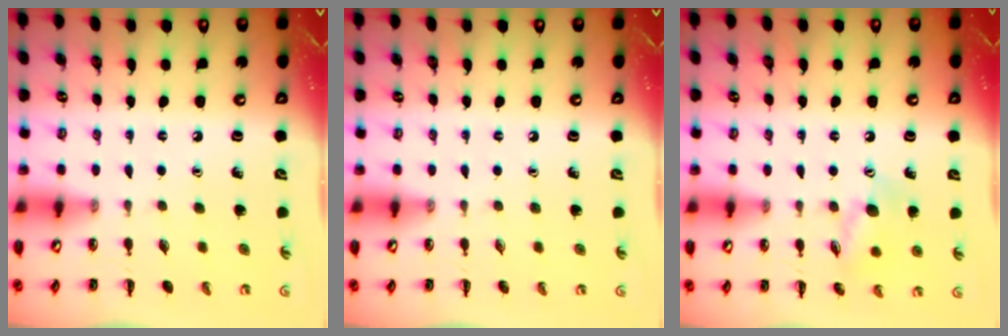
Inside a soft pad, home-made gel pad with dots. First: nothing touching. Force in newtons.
{"total": 0.0}
{"total": 9.9, "press": 9.9, "slide": 0.7}